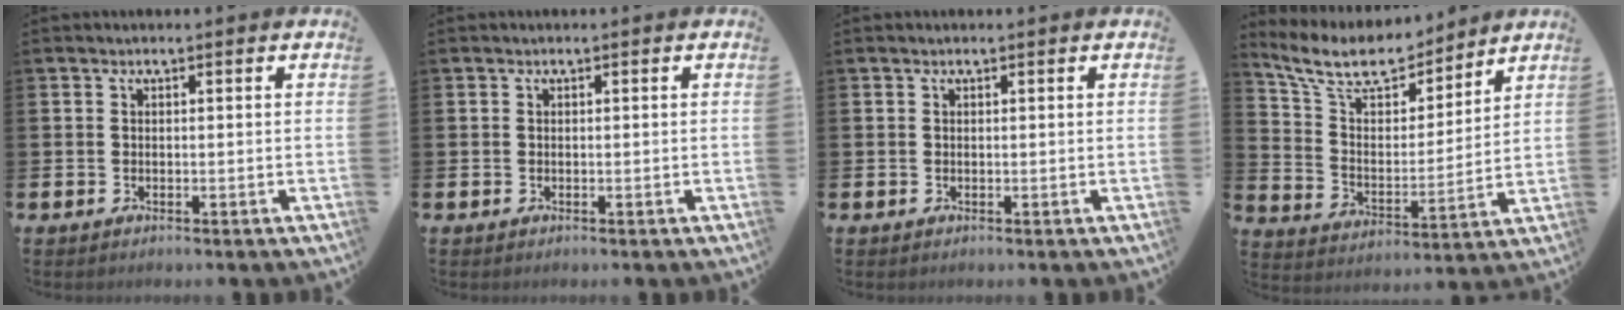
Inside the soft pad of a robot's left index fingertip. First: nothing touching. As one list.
[{"total": 0.0}, {"total": 0.0}, {"total": 10.6, "force": [9.5, 3.4, 3.2], "torque": [-0.109, -0.058, 0.169]}]